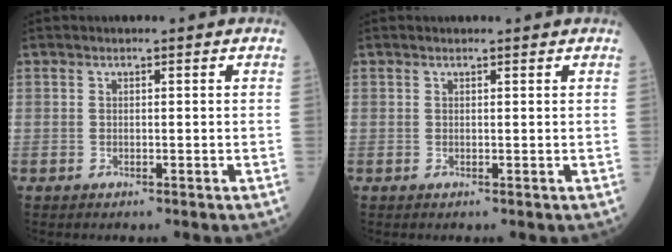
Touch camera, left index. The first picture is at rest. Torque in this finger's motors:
{"motor_torque": [-0.04, -0.23, -0.06, 0.00]}